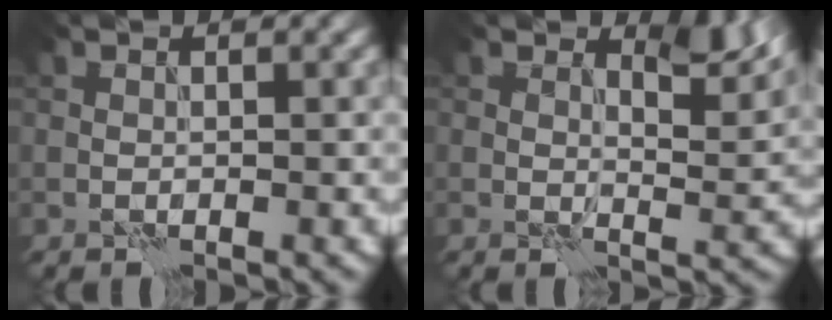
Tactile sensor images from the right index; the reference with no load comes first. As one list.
[{"total": 3.2, "force": [2.1, 1.2, 2.2], "torque": [-0.033, -0.009, 0.029]}]